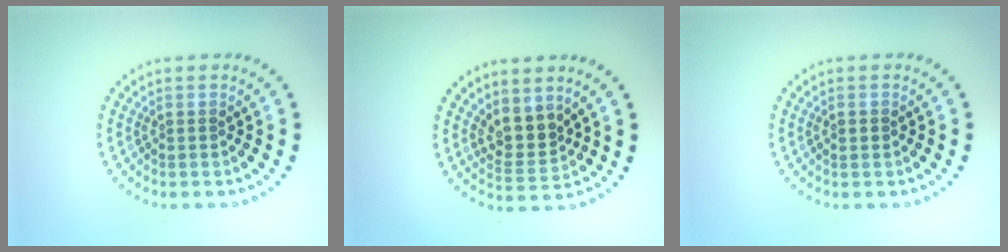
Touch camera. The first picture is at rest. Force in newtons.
{"total": 2.8, "press": 2.2, "slide": 1.7}
{"total": 1.0, "press": 1.0, "slide": 0.0}